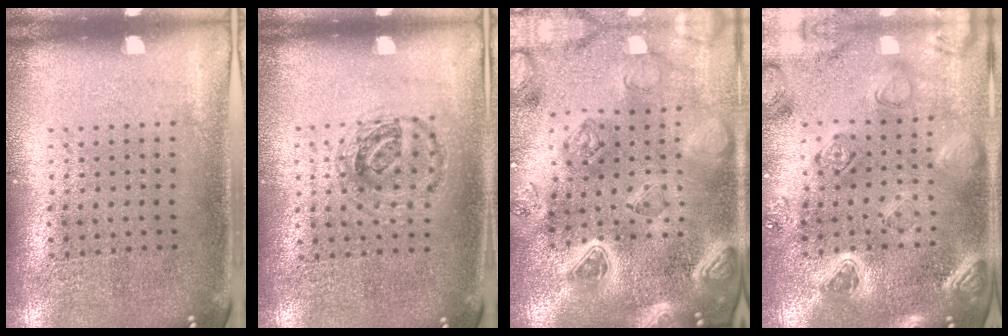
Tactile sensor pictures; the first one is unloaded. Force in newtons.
{"total": 0.9, "press": 0.9, "slide": 0.3}
{"total": 4.0, "press": 3.6, "slide": 1.6}
{"total": 2.2, "press": 2.2, "slide": 0.5}